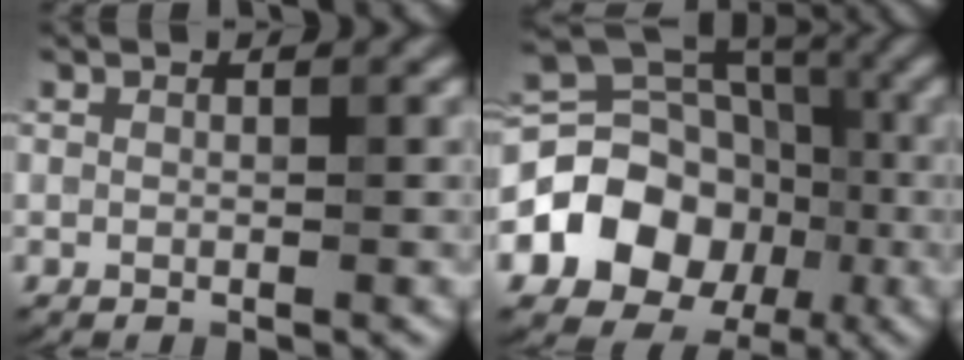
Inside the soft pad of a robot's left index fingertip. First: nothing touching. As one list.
[{"total": 10.6, "force": [-2.8, 8.9, 5.1], "torque": [-0.076, 0.001, -0.078]}]